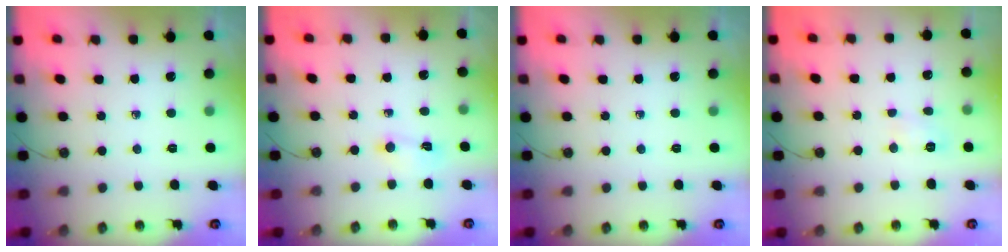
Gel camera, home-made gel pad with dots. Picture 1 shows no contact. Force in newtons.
{"total": 4.1, "press": 4.1, "slide": 0.6}
{"total": 0.0}
{"total": 3.7, "press": 3.7, "slide": 0.5}